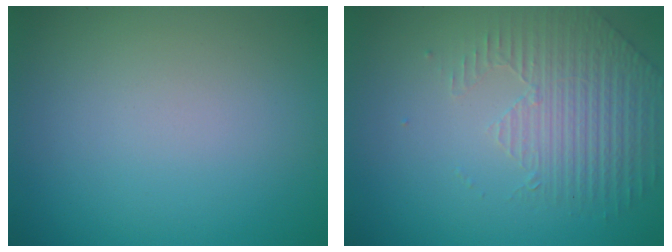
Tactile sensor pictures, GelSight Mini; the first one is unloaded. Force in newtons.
{"total": 2.1, "press": 1.8, "slide": 1.0}